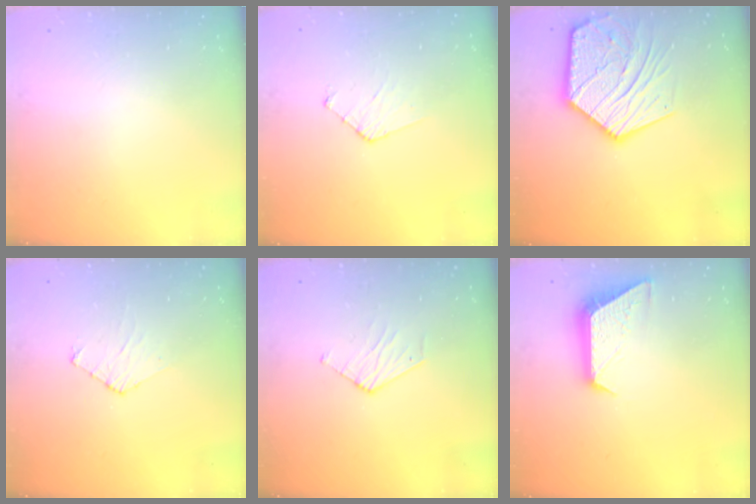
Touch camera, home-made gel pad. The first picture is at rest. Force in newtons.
{"total": 3.8, "press": 3.7, "slide": 0.3}
{"total": 18.6, "press": 18.6, "slide": 1.5}
{"total": 4.6, "press": 4.6, "slide": 0.5}
{"total": 3.9, "press": 3.9, "slide": 0.3}
{"total": 9.8, "press": 9.8, "slide": 0.6}